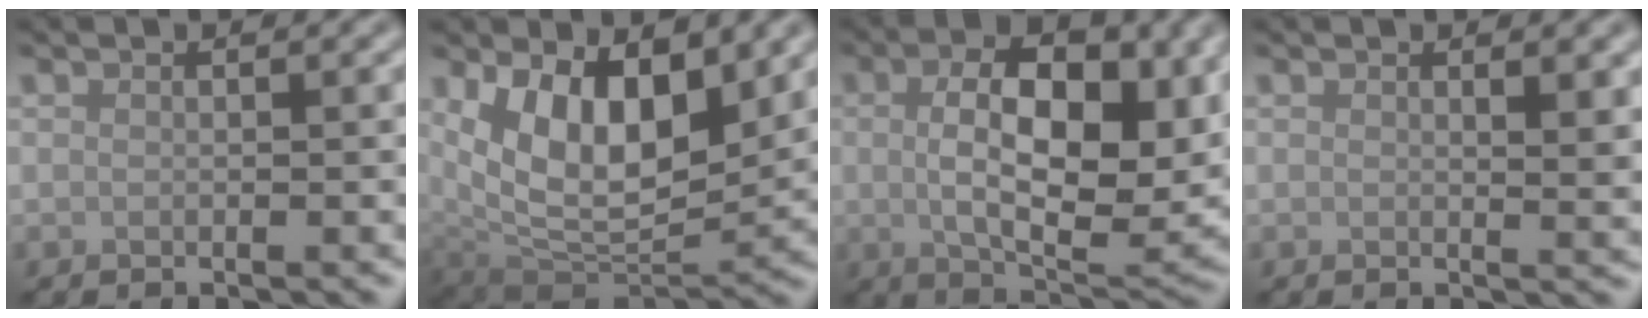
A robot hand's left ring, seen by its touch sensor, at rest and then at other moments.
{"total": 10.0, "force": [3.1, 5.3, 7.9], "torque": [-0.137, -0.019, 0.051]}
{"total": 10.7, "force": [1.4, 5.6, 9.0], "torque": [-0.138, -0.005, 0.024]}
{"total": 1.9, "force": [0.9, 0.5, 1.6], "torque": [-0.017, -0.005, 0.016]}